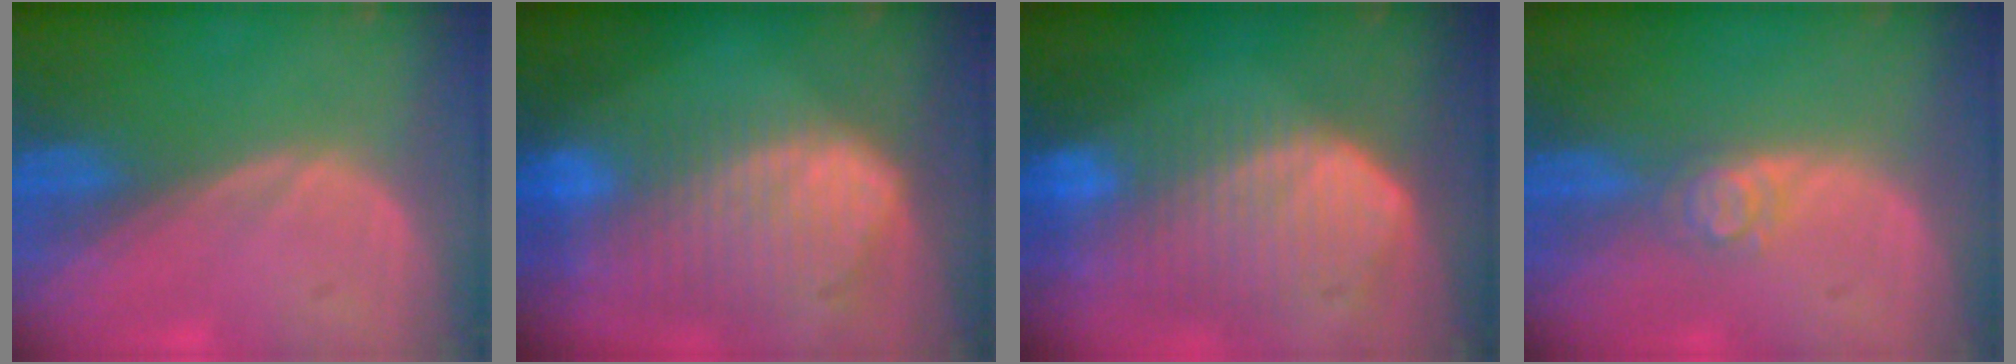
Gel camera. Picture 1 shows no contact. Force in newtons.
{"total": 10.6, "press": 9.1, "slide": 5.3}
{"total": 10.5, "press": 9.1, "slide": 5.2}
{"total": 2.9, "press": 2.9, "slide": 0.3}